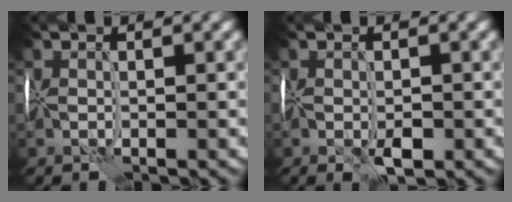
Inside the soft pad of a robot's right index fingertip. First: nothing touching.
{"total": 1.9, "force": [-1.0, 0.9, 1.4], "torque": [-0.027, -0.008, -0.015]}